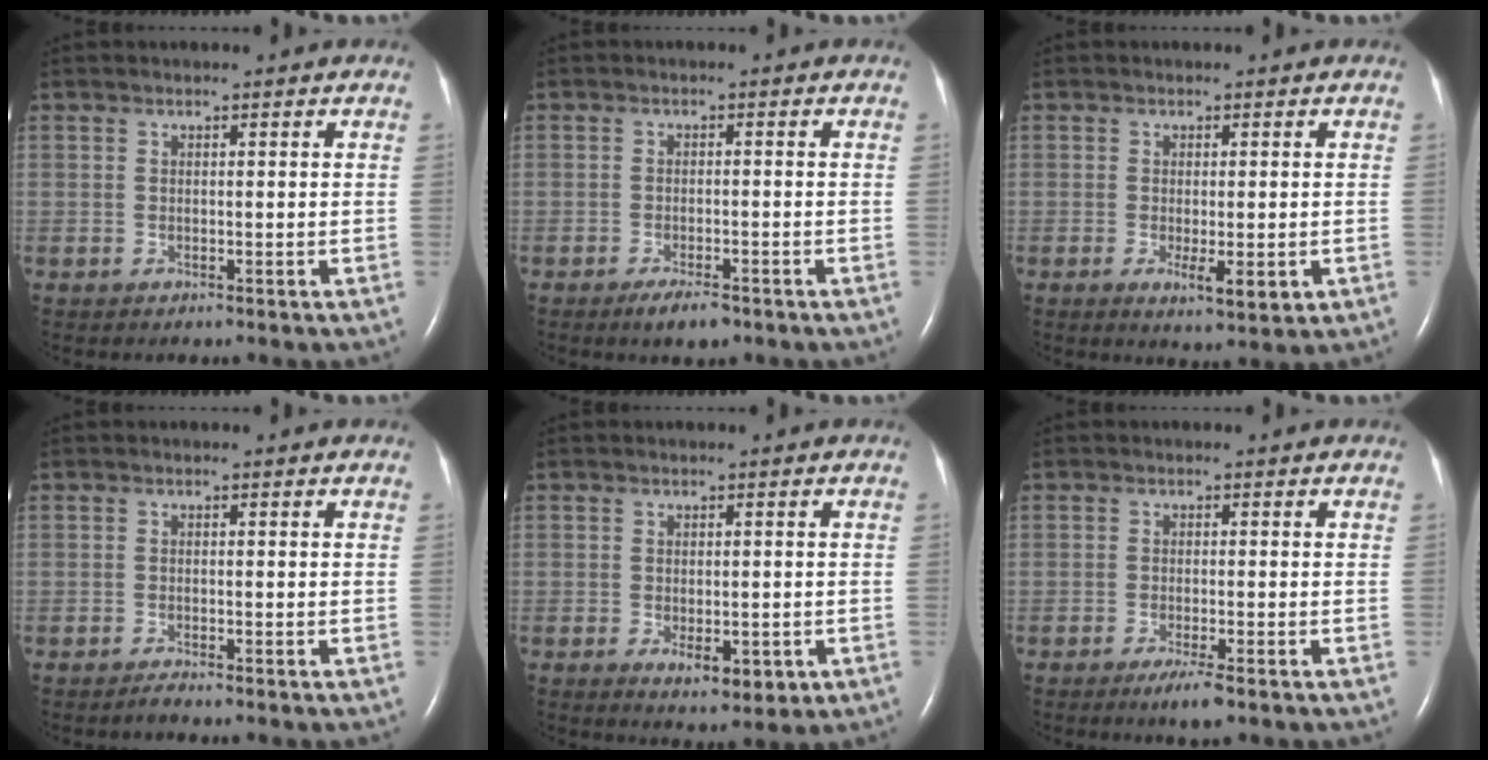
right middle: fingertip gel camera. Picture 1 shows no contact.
{"total": 3.3, "force": [-2.4, 1.0, 2.1], "torque": [-0.041, -0.003, -0.036]}
{"total": 4.3, "force": [-1.3, 1.2, 3.9], "torque": [-0.057, -0.009, -0.013]}
{"total": 0.8, "force": [-0.7, -0.2, 0.3], "torque": [-0.008, -0.002, -0.013]}
{"total": 4.9, "force": [-1.6, 2.2, 4.0], "torque": [-0.052, -0.007, -0.011]}
{"total": 3.1, "force": [-1.9, 0.1, 2.4], "torque": [-0.043, -0.008, -0.033]}